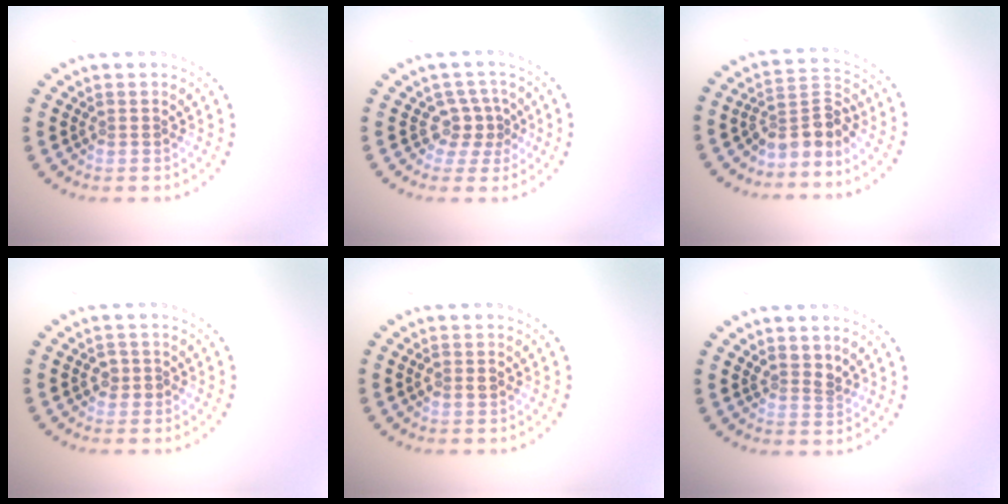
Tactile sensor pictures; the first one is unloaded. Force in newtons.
{"total": 2.4, "press": 1.7, "slide": 1.7}
{"total": 3.4, "press": 2.3, "slide": 2.4}
{"total": 1.3, "press": 1.2, "slide": 0.3}
{"total": 1.2, "press": 1.2, "slide": 0.1}
{"total": 1.4, "press": 1.0, "slide": 0.9}